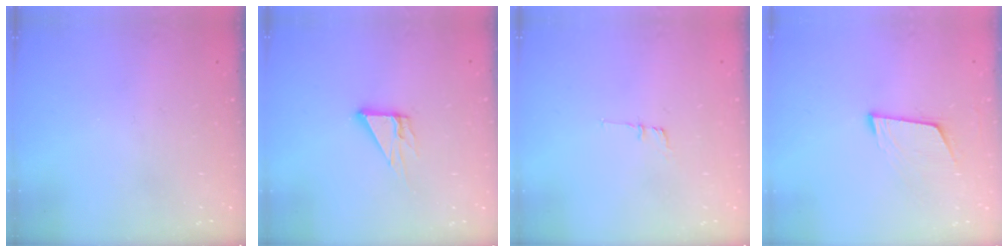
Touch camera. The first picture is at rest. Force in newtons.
{"total": 5.5, "press": 5.5, "slide": 0.3}
{"total": 6.6, "press": 6.2, "slide": 2.3}
{"total": 6.7, "press": 6.4, "slide": 2.0}